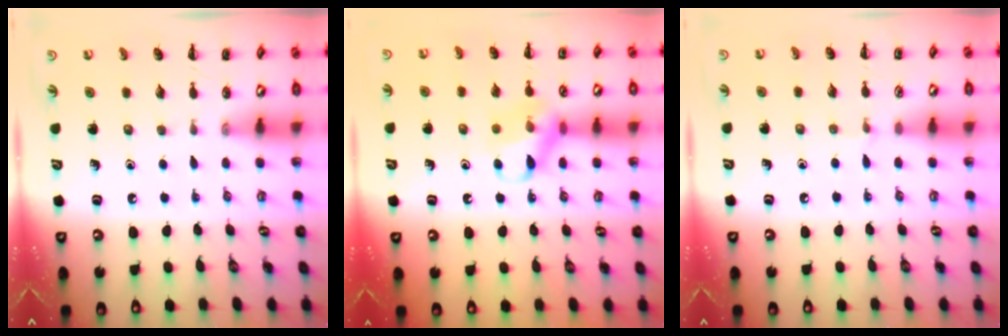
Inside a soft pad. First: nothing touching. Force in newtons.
{"total": 12.2, "press": 12.1, "slide": 1.5}
{"total": 3.0, "press": 2.8, "slide": 1.2}